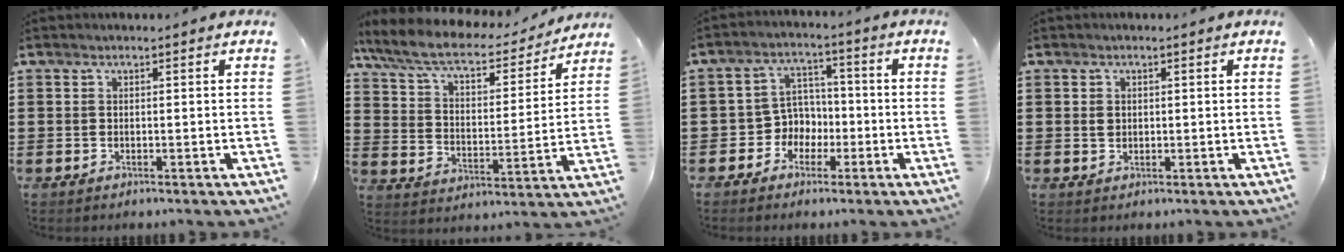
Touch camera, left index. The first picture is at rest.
{"total": 8.5, "force": [7.0, 2.0, 4.3], "torque": [-0.112, -0.037, 0.119]}
{"total": 5.0, "force": [-2.0, 4.5, 1.2], "torque": [-0.045, 0.006, -0.043]}
{"total": 1.3, "force": [0.3, 1.1, 0.7], "torque": [-0.016, 0.006, 0.005]}